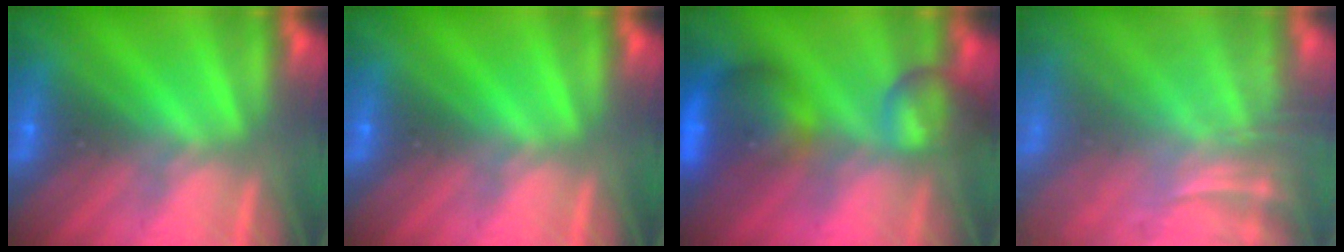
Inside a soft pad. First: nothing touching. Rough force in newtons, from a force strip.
{"total": 0.0}
{"total": 8.7}
{"total": 7.4}